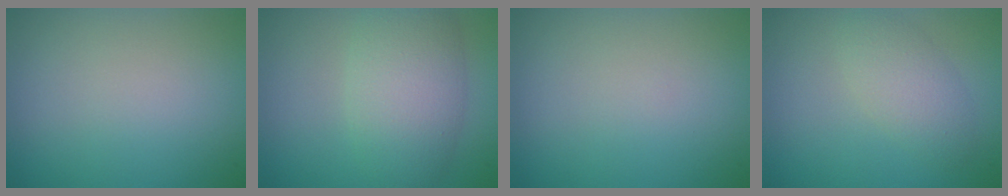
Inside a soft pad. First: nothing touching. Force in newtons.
{"total": 5.6, "press": 5.6, "slide": 0.2}
{"total": 0.0}
{"total": 2.7, "press": 2.7, "slide": 0.1}